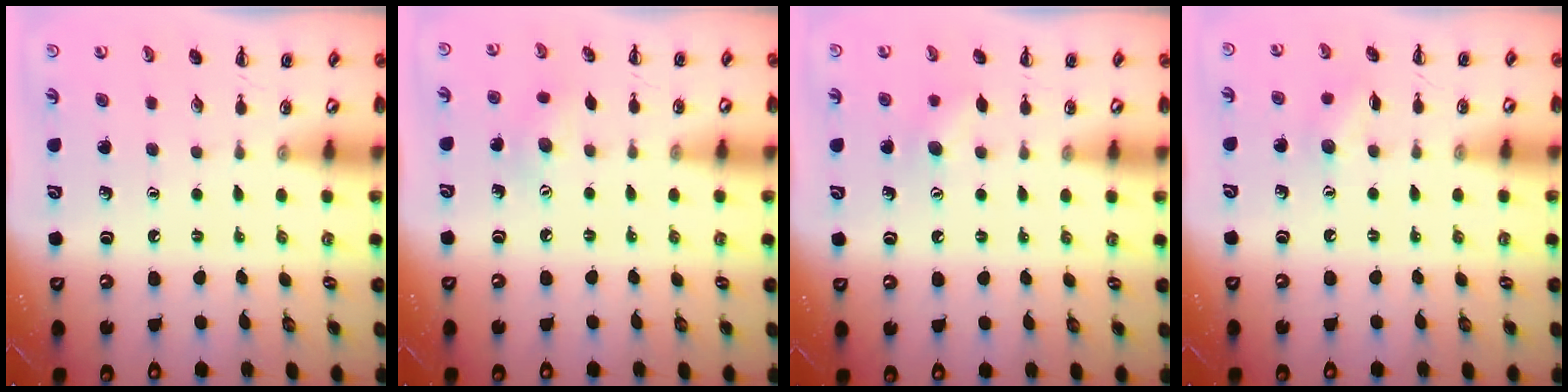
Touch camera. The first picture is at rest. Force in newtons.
{"total": 6.2, "press": 6.0, "slide": 1.7}
{"total": 7.2, "press": 7.1, "slide": 1.4}
{"total": 5.3, "press": 5.2, "slide": 1.3}